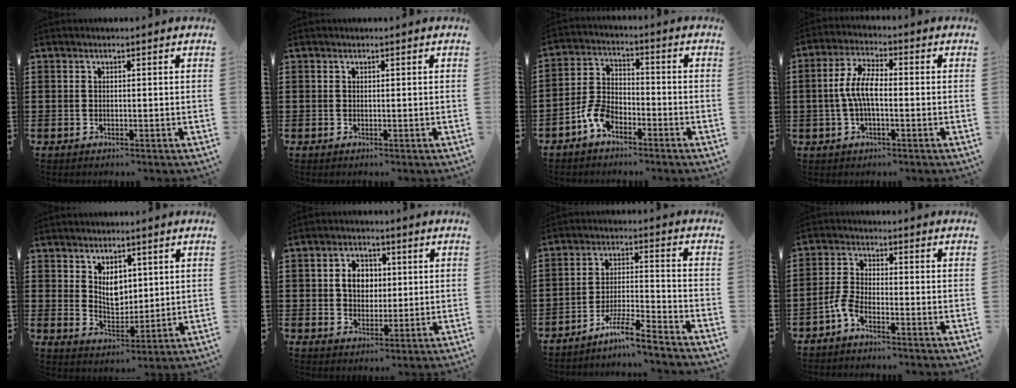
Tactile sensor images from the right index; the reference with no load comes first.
{"total": 0.0}
{"total": 5.7, "force": [-3.7, 2.9, 3.2], "torque": [-0.090, 0.003, -0.077]}
{"total": 6.4, "force": [-0.6, 2.4, 5.9], "torque": [-0.132, 0.000, -0.020]}
{"total": 5.0, "force": [2.3, 3.4, 2.9], "torque": [-0.052, -0.001, 0.039]}
{"total": 4.8, "force": [0.6, 3.9, 2.7], "torque": [-0.059, 0.011, 0.005]}
{"total": 6.6, "force": [-5.8, -0.2, 3.1], "torque": [-0.075, -0.010, -0.115]}
{"total": 3.4, "force": [-2.6, 1.0, 2.0], "torque": [-0.058, -0.001, -0.054]}